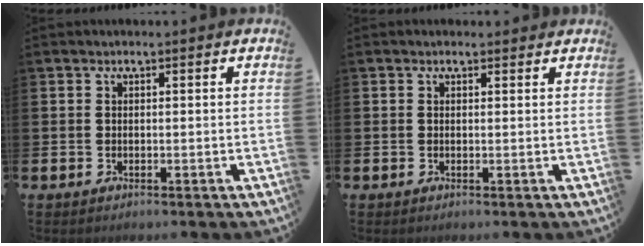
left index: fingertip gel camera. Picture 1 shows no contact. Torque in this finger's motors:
{"motor_torque": [0.69, -0.65, 0.03, -0.01]}